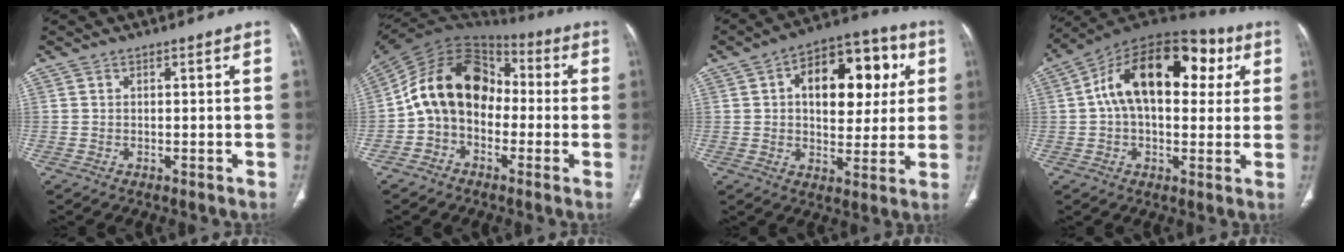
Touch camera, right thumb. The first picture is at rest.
{"total": 15.9, "force": [-1.2, 11.9, 10.5], "torque": [-0.161, 0.058, -0.034]}
{"total": 18.1, "force": [4.5, 10.6, 14.0], "torque": [-0.147, 0.016, 0.064]}
{"total": 21.6, "force": [5.2, 12.7, 16.7], "torque": [-0.238, 0.035, 0.070]}